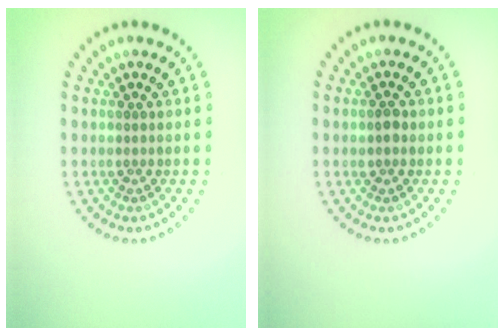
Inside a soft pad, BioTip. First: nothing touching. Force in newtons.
{"total": 1.0, "press": 1.0, "slide": 0.2}